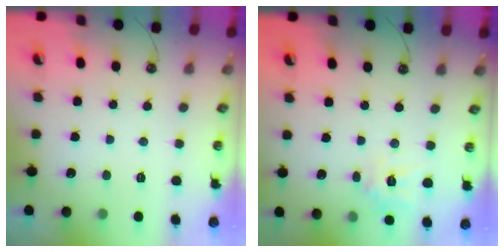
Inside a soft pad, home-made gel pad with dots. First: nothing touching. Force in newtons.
{"total": 10.3, "press": 10.3, "slide": 0.7}